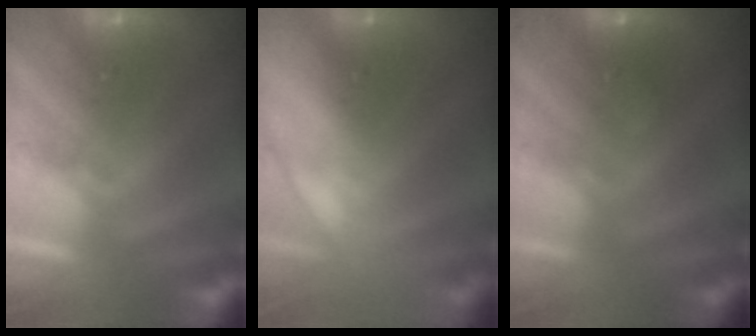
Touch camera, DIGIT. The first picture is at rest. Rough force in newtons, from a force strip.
{"total": 3.0}
{"total": 1.8}